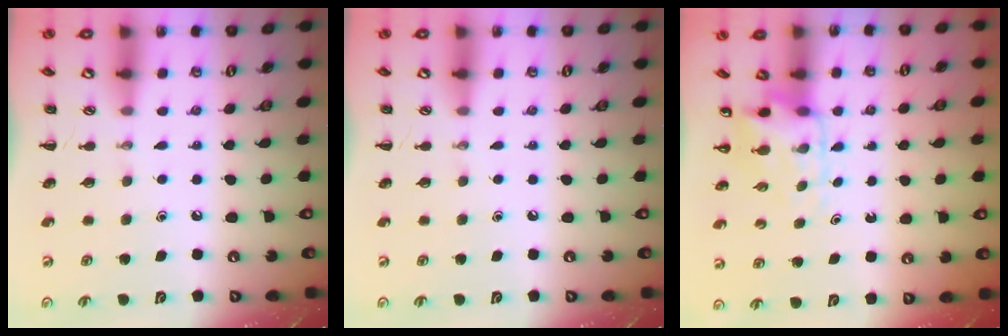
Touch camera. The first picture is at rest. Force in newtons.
{"total": 0.0}
{"total": 4.6, "press": 4.6, "slide": 0.5}